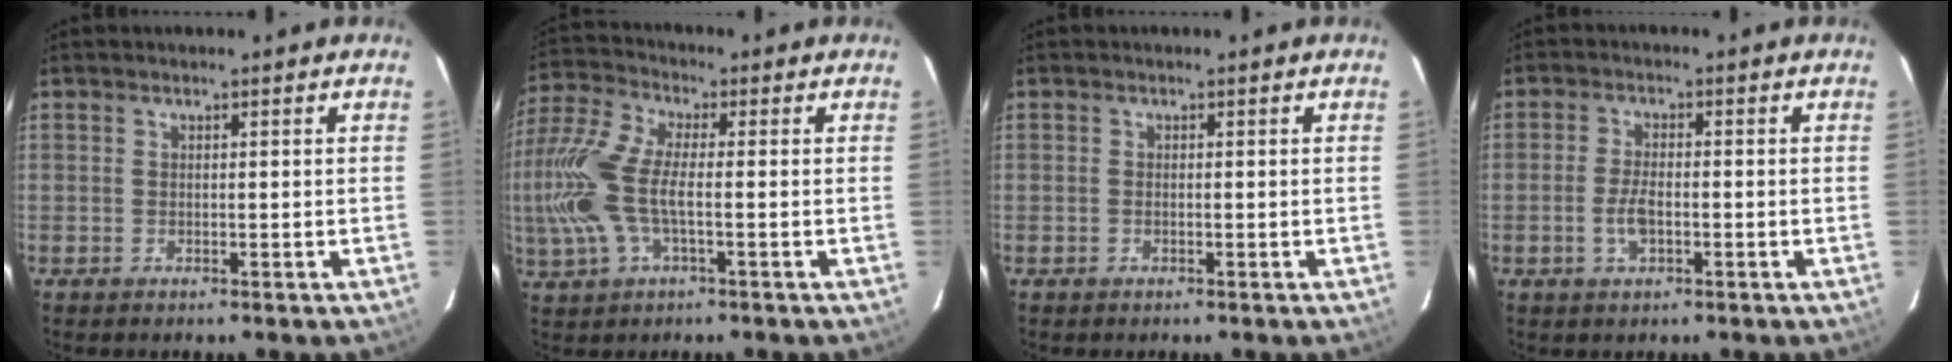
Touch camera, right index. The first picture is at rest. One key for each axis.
{"total": 14.0, "fx": -1.6, "fy": 5.7, "fz": 12.7, "tx": -0.276, "ty": 0.004, "tz": -0.034}
{"total": 0.0}
{"total": 3.9, "fx": -1.2, "fy": 1.7, "fz": 3.3, "tx": -0.068, "ty": 0.001, "tz": -0.021}